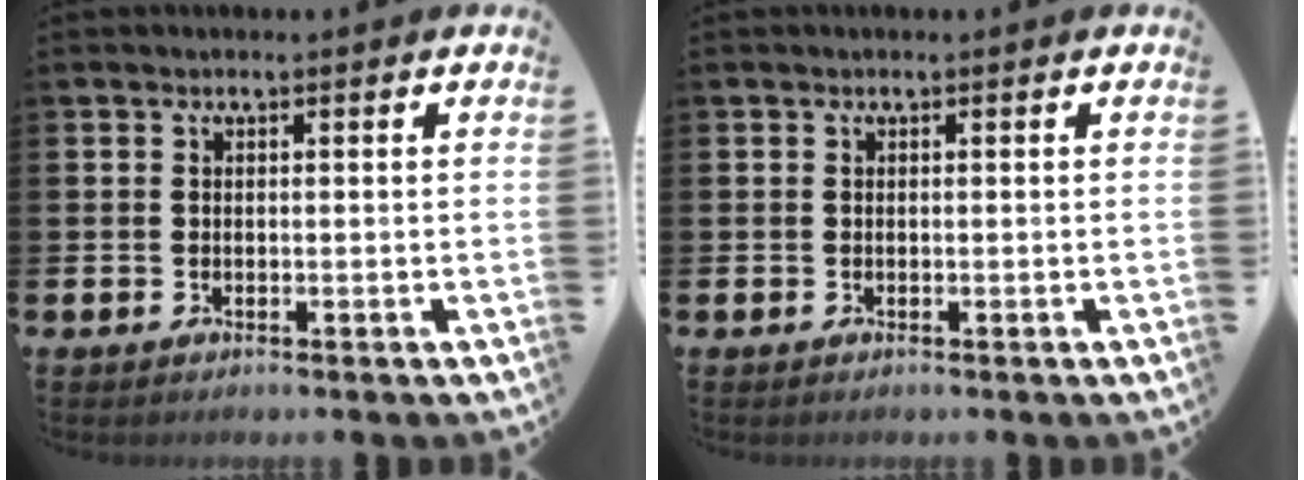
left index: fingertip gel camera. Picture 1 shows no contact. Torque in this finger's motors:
{"motor_torque": [-0.02, 0.00, 0.00, 0.00]}